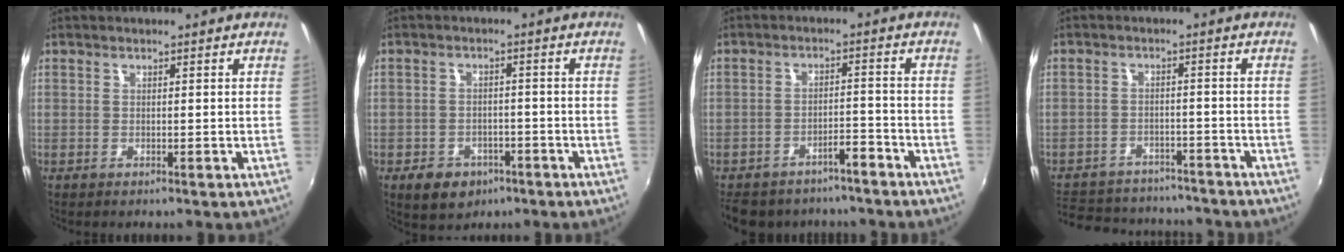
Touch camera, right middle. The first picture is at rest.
{"total": 6.7, "force": [-3.9, 4.8, 2.7], "torque": [-0.072, 0.003, -0.046]}
{"total": 11.2, "force": [-9.3, 4.4, 4.6], "torque": [-0.093, 0.007, -0.123]}
{"total": 16.9, "force": [-13.9, 7.9, 5.6], "torque": [-0.142, 0.032, -0.183]}